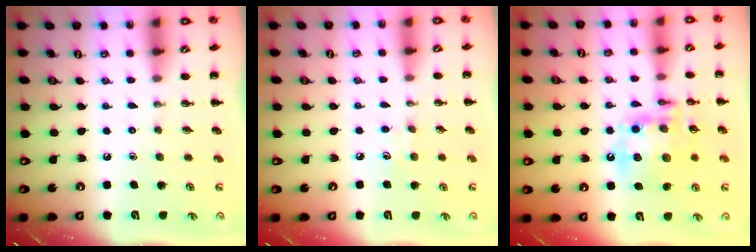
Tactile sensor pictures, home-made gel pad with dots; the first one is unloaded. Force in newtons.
{"total": 4.6, "press": 4.5, "slide": 1.1}
{"total": 16.2, "press": 16.0, "slide": 3.0}